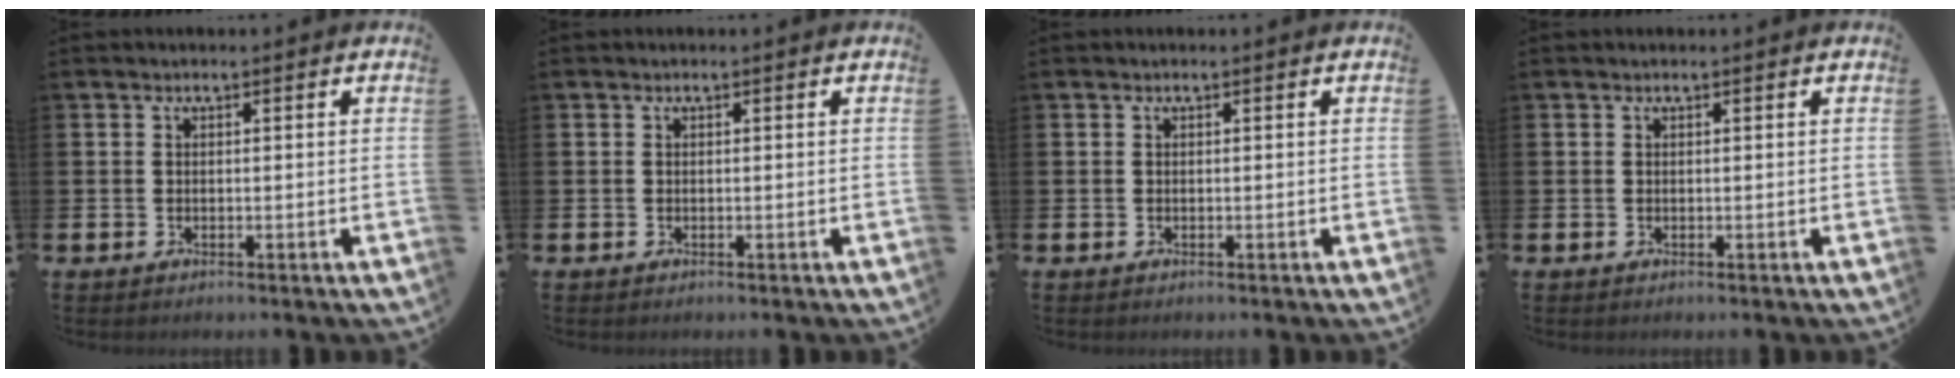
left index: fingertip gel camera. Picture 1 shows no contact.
{"total": 0.0}
{"total": 0.0}
{"total": 0.0}